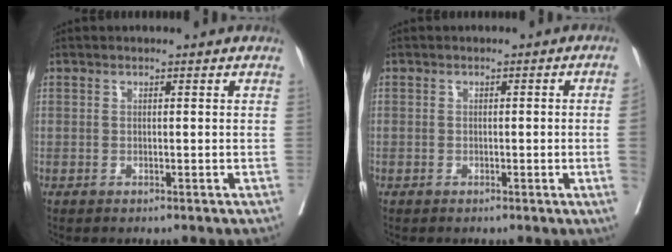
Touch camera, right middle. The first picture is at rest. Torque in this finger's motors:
{"motor_torque": [1.28, -0.86, 0.08, -0.21]}